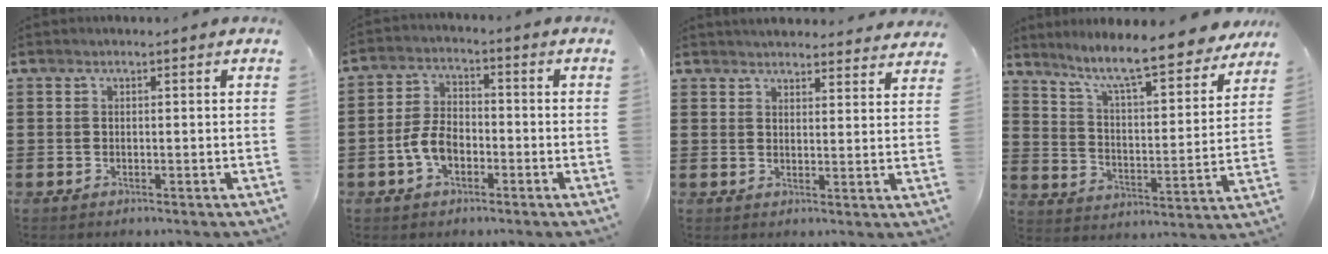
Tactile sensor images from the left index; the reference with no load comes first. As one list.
[{"total": 5.7, "force": [-2.1, 3.4, 4.1], "torque": [-0.097, 0.002, -0.045]}, {"total": 3.5, "force": [3.5, 0.2, 0.3], "torque": [-0.008, -0.018, 0.062]}, {"total": 9.4, "force": [8.2, 0.0, 4.6], "torque": [-0.110, -0.054, 0.133]}]